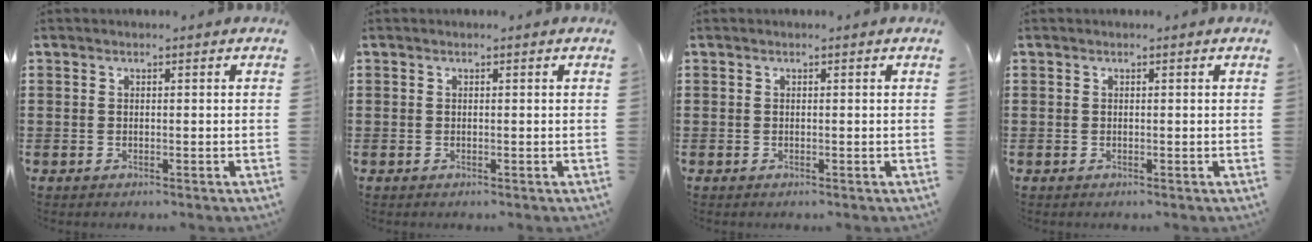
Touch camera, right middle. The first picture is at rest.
{"total": 0.0}
{"total": 0.0}
{"total": 0.0}